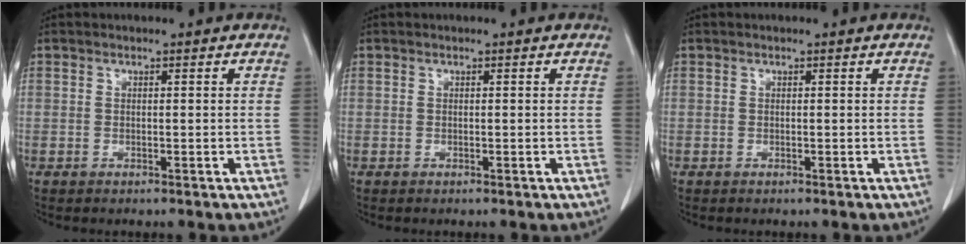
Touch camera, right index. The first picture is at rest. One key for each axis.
{"total": 0.0}
{"total": 0.0}